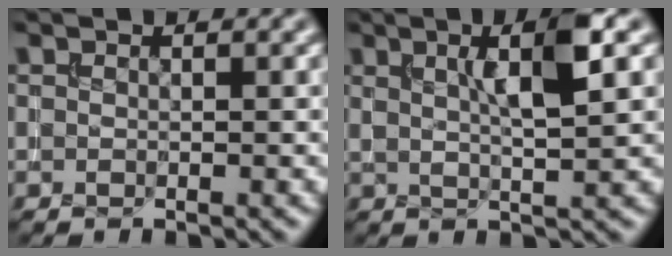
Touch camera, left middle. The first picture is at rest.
{"total": 5.4, "force": [1.8, 1.0, 5.0], "torque": [-0.081, 0.004, 0.031]}